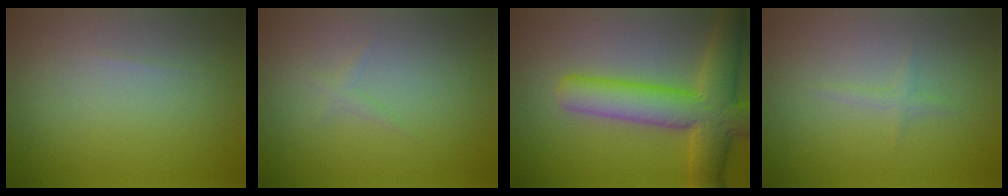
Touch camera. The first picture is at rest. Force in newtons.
{"total": 0.7, "press": 0.7, "slide": 0.0}
{"total": 8.2, "press": 8.2, "slide": 0.4}
{"total": 0.8, "press": 0.8, "slide": 0.1}